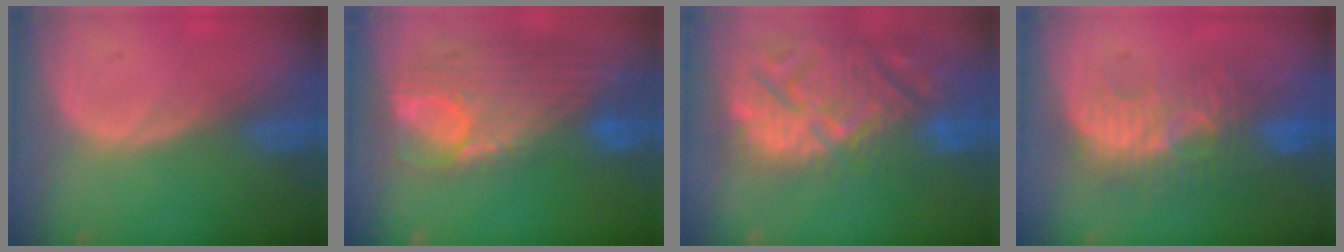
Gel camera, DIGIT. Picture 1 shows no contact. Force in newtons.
{"total": 12.3, "press": 10.4, "slide": 6.5}
{"total": 15.4, "press": 13.2, "slide": 8.0}
{"total": 9.3, "press": 8.8, "slide": 2.9}